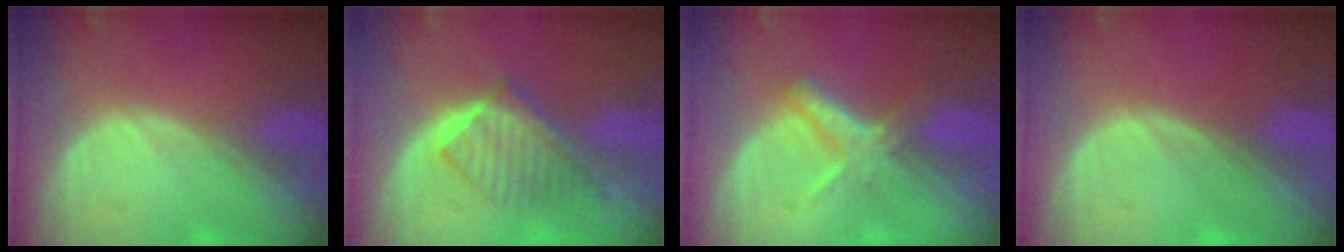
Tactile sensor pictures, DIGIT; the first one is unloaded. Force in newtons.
{"total": 6.6, "press": 6.2, "slide": 2.4}
{"total": 5.5, "press": 5.1, "slide": 2.2}
{"total": 0.0}